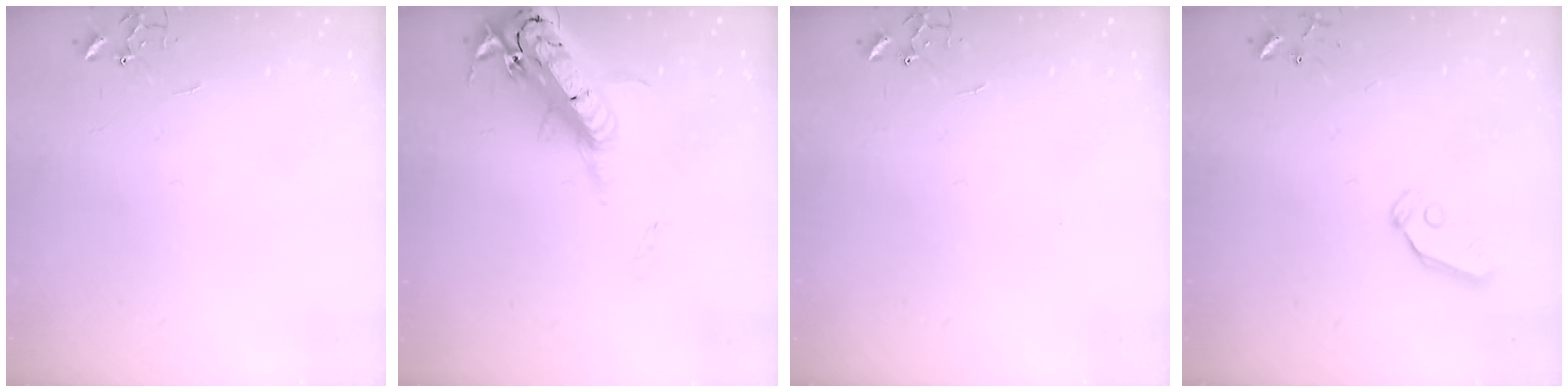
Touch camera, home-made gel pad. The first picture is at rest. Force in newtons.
{"total": 22.8, "press": 22.3, "slide": 4.6}
{"total": 0.0}
{"total": 5.3, "press": 5.3, "slide": 0.2}